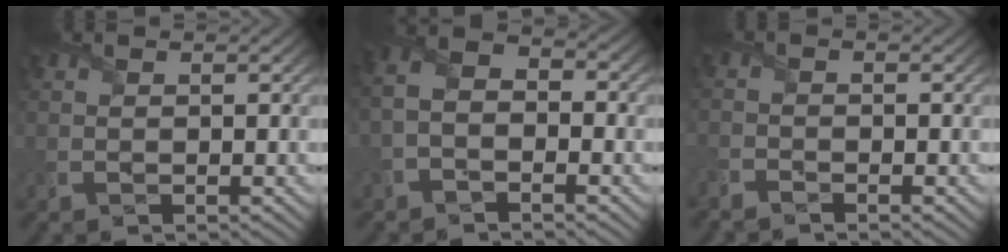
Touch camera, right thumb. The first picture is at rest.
{"total": 4.5, "force": [-1.9, 2.7, 3.0], "torque": [-0.068, 0.006, -0.051]}
{"total": 2.1, "force": [-2.1, 0.3, 0.3], "torque": [-0.010, -0.004, -0.050]}